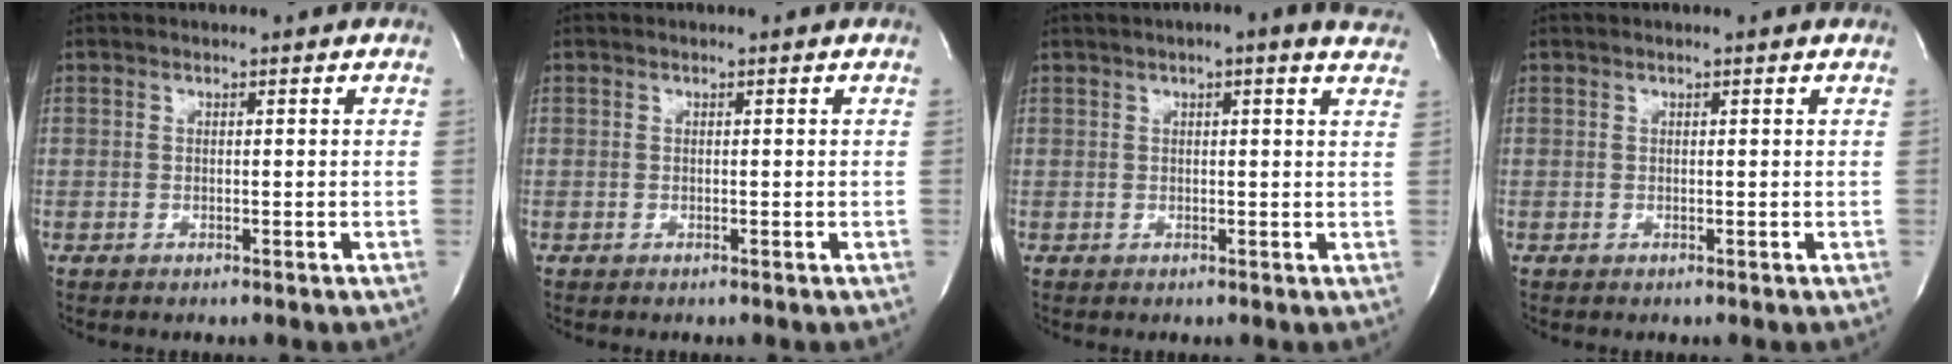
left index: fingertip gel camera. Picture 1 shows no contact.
{"total": 0.0}
{"total": 8.0, "force": [6.3, 1.1, 4.9], "torque": [-0.064, 0.017, 0.060]}
{"total": 0.6, "force": [0.5, -0.1, 0.4], "torque": [-0.010, 0.005, 0.010]}